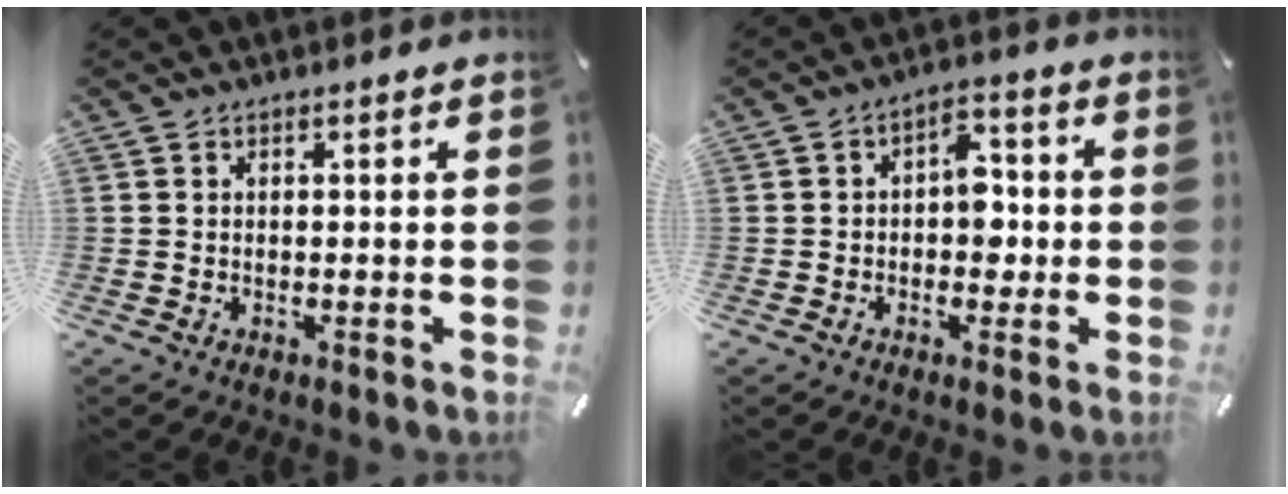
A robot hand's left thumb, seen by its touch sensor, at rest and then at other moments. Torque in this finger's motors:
{"motor_torque": [1.15, 1.10, 0.58, 0.13, 0.00]}